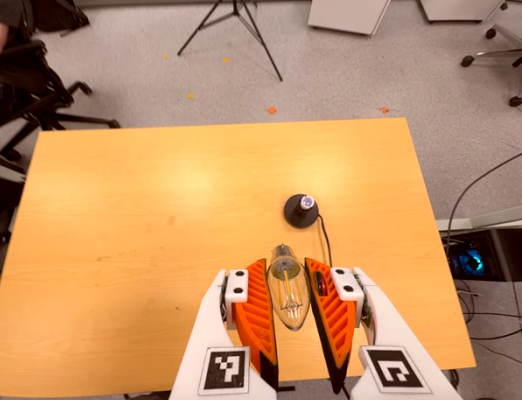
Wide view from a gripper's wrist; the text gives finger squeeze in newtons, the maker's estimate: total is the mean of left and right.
{"total": 11.7, "left": 11.6, "right": 11.9}